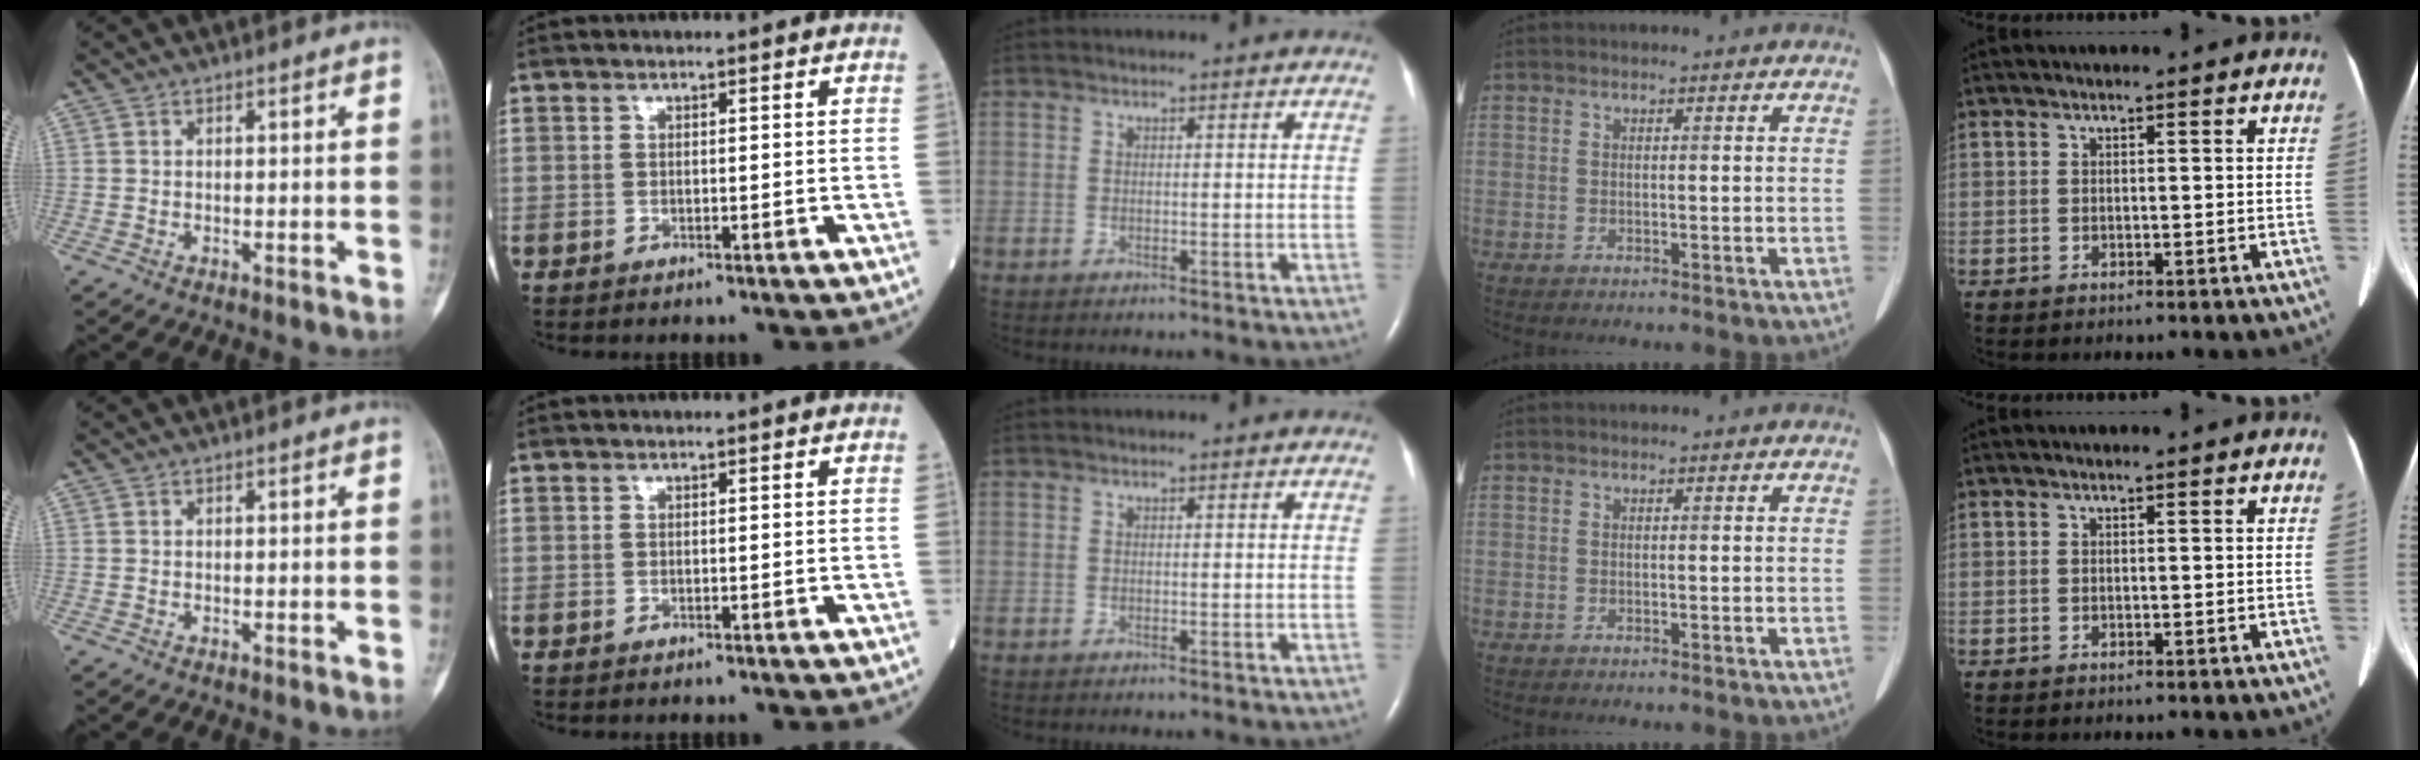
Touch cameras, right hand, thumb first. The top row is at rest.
{}